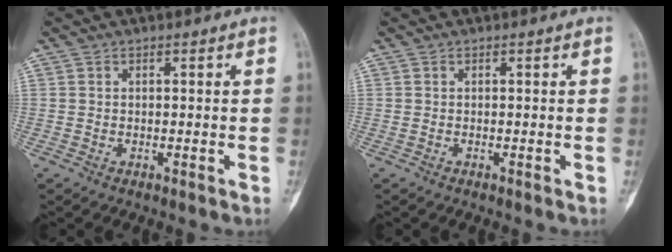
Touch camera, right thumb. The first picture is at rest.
{"total": 0.0}